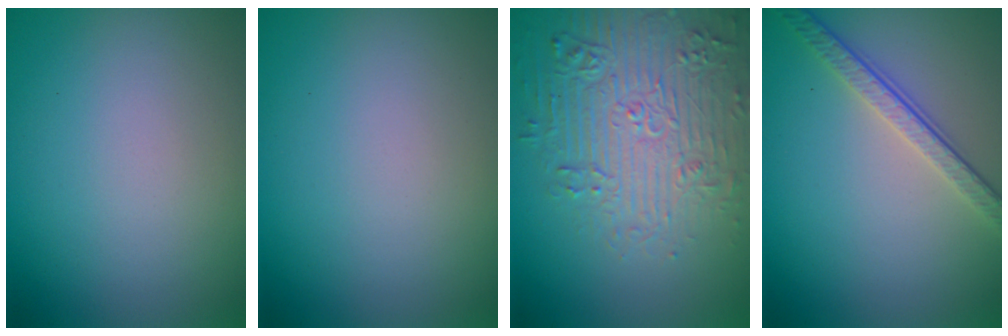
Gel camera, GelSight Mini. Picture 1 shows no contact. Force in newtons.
{"total": 0.0}
{"total": 5.5, "press": 5.3, "slide": 1.4}
{"total": 3.4, "press": 2.5, "slide": 2.4}